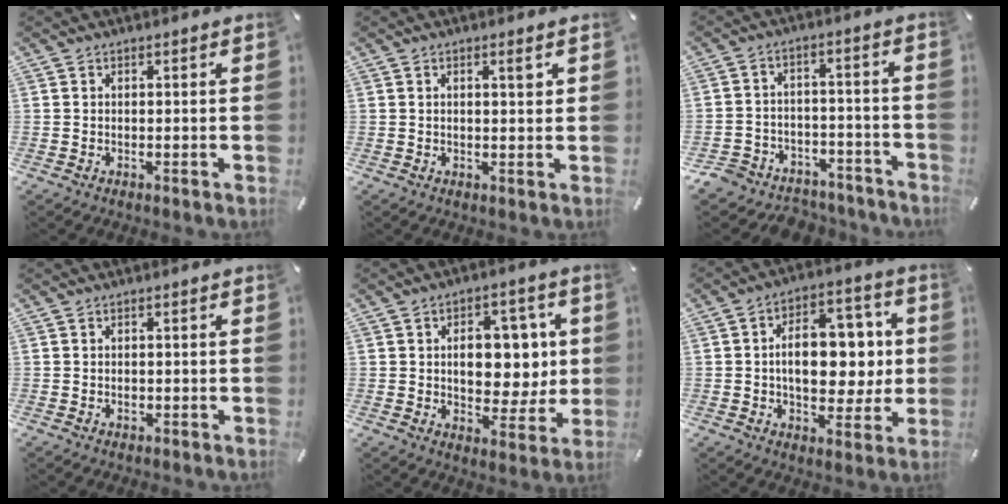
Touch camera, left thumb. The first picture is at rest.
{"total": 2.2, "force": [0.9, 0.5, 2.0], "torque": [-0.033, -0.001, 0.010]}
{"total": 7.2, "force": [-5.1, 4.8, 1.7], "torque": [-0.028, 0.033, -0.096]}
{"total": 0.8, "force": [-0.1, 0.7, 0.4], "torque": [-0.009, 0.002, -0.004]}
{"total": 12.0, "force": [1.9, 8.3, 8.4], "torque": [-0.103, -0.008, 0.031]}
{"total": 15.1, "force": [0.8, 9.9, 11.4], "torque": [-0.156, 0.008, 0.018]}